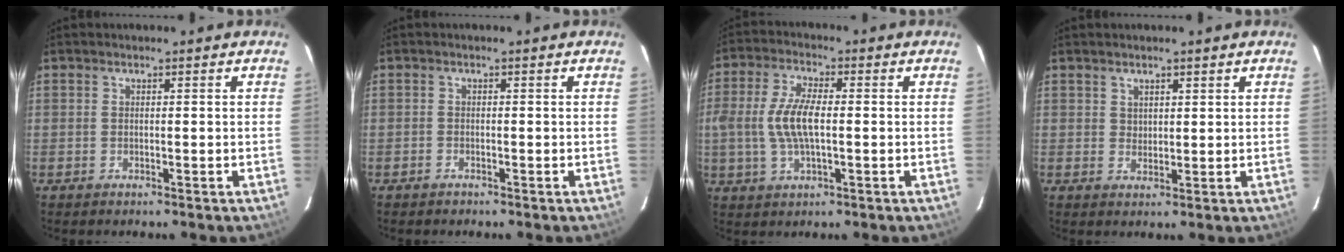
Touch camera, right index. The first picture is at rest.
{"total": 1.0, "force": [-0.8, 0.6, 0.0], "torque": [-0.001, 0.004, -0.015]}
{"total": 8.7, "force": [-0.3, 3.6, 7.9], "torque": [-0.163, 0.006, -0.006]}
{"total": 2.3, "force": [1.6, 1.5, 0.6], "torque": [-0.002, 0.004, 0.028]}